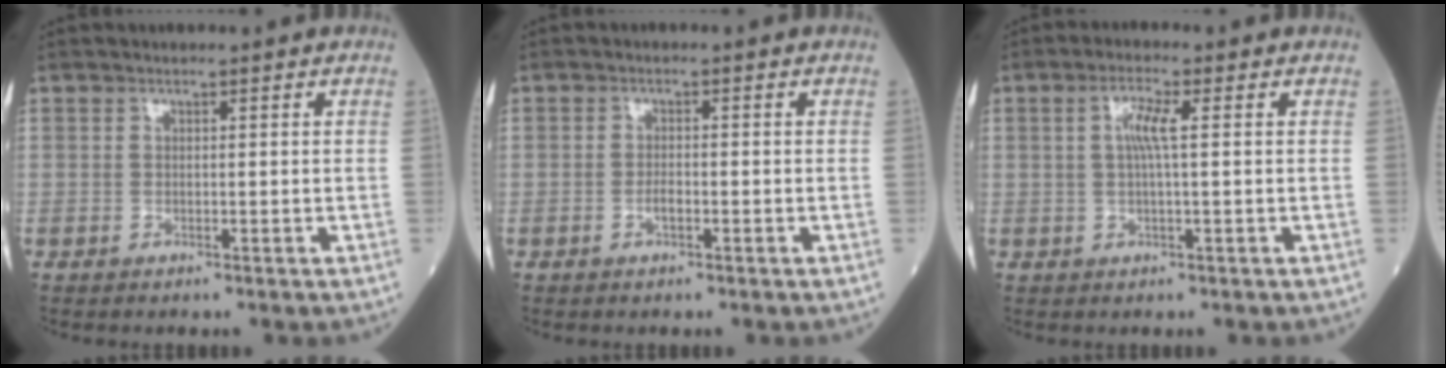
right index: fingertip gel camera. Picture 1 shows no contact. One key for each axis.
{"total": 1.5, "fx": -0.7, "fy": 0.5, "fz": 1.2, "tx": -0.025, "ty": 0.001, "tz": -0.013}
{"total": 3.4, "fx": 0.5, "fy": 0.4, "fz": 3.4, "tx": -0.066, "ty": 0.008, "tz": 0.009}